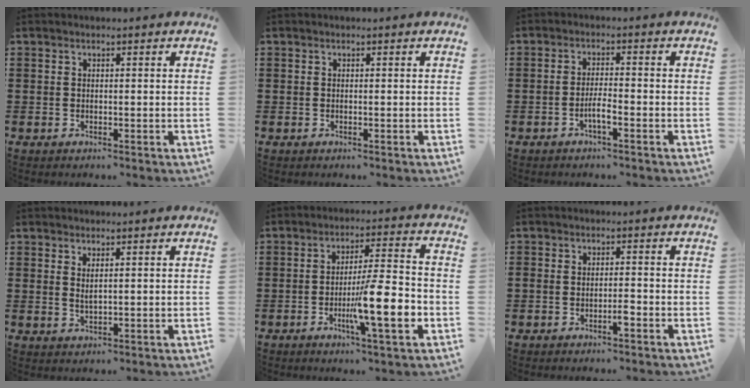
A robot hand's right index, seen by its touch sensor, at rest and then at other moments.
{"total": 0.0}
{"total": 3.0, "force": [-1.5, 0.4, 2.5], "torque": [-0.052, 0.000, -0.030]}
{"total": 1.7, "force": [0.9, 0.4, 1.4], "torque": [-0.029, 0.002, 0.016]}
{"total": 11.3, "force": [-3.4, 1.5, 10.6], "torque": [-0.177, -0.008, -0.061]}
{"total": 2.1, "force": [-1.3, 0.3, 1.6], "torque": [-0.029, 0.000, -0.023]}